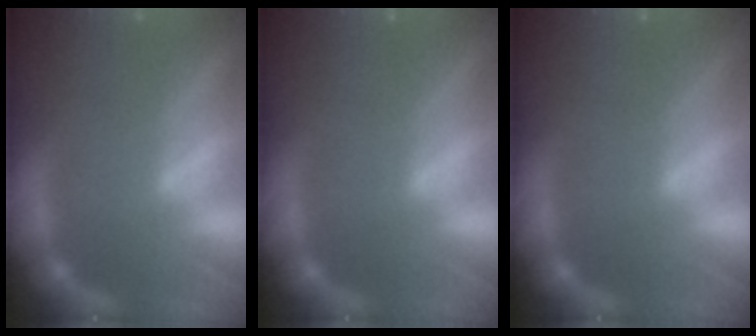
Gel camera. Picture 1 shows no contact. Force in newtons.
{"total": 0.0}
{"total": 0.0}